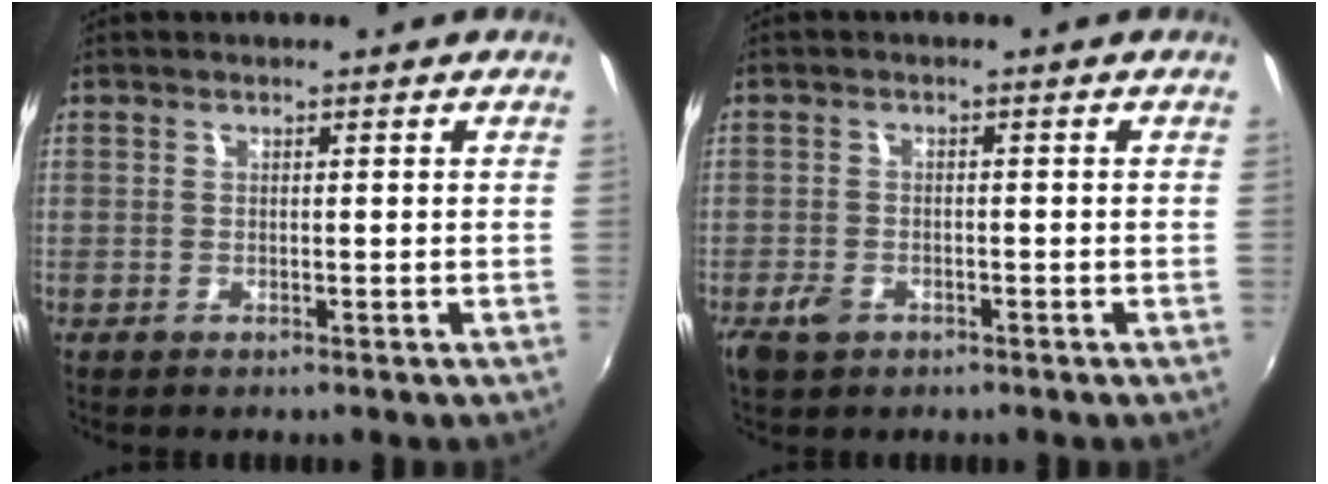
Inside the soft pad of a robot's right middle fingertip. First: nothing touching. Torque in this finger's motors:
{"motor_torque": [0.62, -0.38, 0.04, 0.05]}